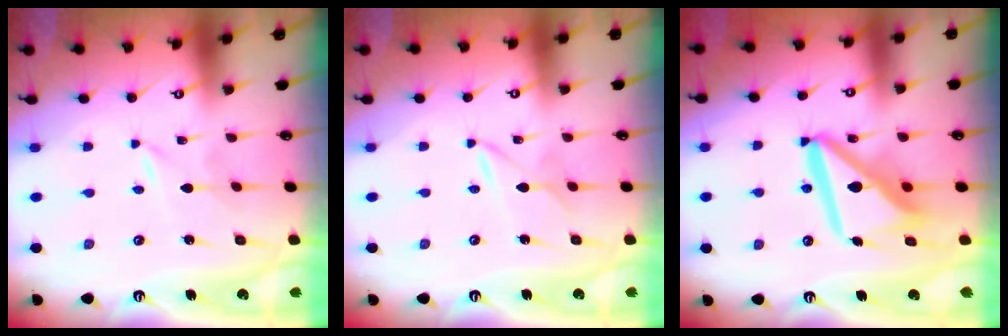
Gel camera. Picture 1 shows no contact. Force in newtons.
{"total": 2.3, "press": 2.3, "slide": 0.2}
{"total": 15.0, "press": 14.9, "slide": 1.9}